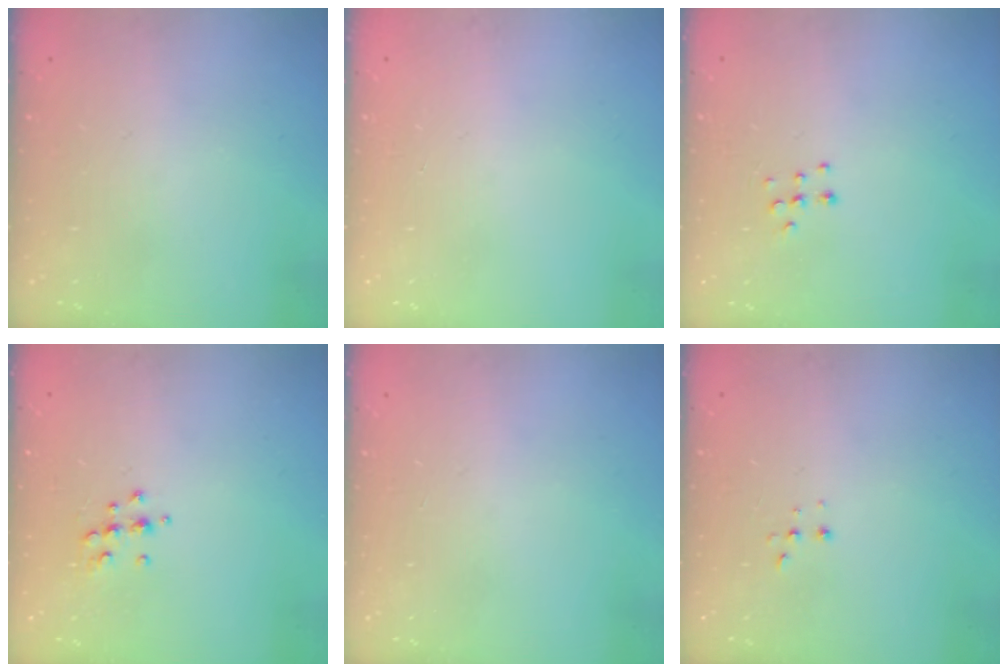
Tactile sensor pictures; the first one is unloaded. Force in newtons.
{"total": 0.0}
{"total": 5.9, "press": 5.9, "slide": 0.4}
{"total": 6.3, "press": 6.2, "slide": 0.9}
{"total": 0.0}
{"total": 2.2, "press": 2.2, "slide": 0.5}